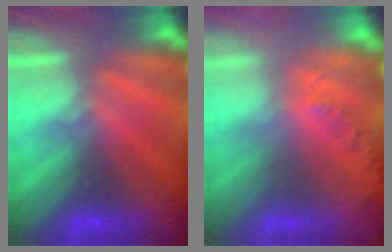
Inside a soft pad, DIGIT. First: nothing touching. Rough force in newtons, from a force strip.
{"total": 1.5}